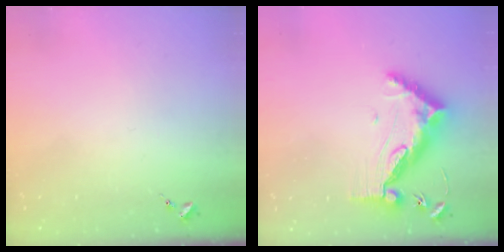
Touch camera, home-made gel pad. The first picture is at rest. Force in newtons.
{"total": 13.4, "press": 13.3, "slide": 1.4}